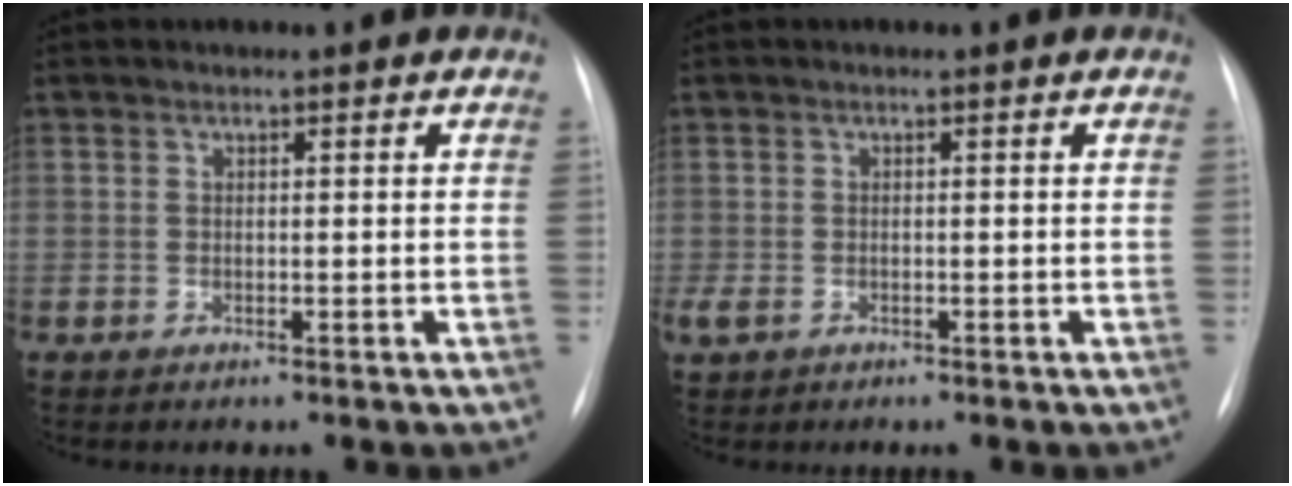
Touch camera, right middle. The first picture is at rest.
{"total": 2.1, "force": [-0.8, 1.4, 1.3], "torque": [-0.033, -0.002, -0.008]}